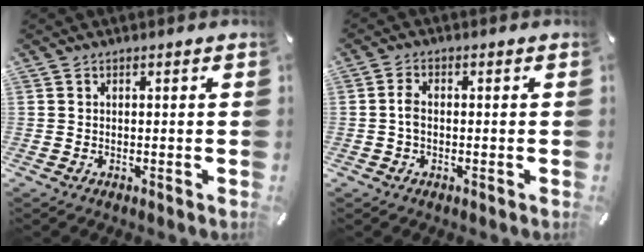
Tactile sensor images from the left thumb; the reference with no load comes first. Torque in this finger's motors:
{"motor_torque": [-0.01, -0.08, 0.14, 0.22, 0.00]}